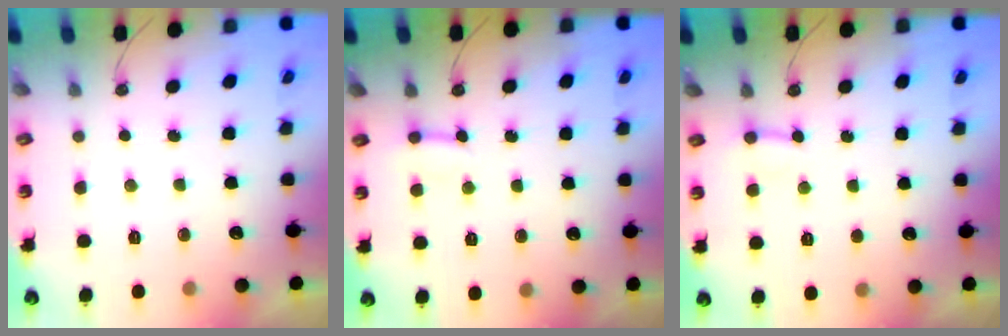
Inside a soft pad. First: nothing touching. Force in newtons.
{"total": 3.1, "press": 3.1, "slide": 0.1}
{"total": 3.1, "press": 3.1, "slide": 0.7}